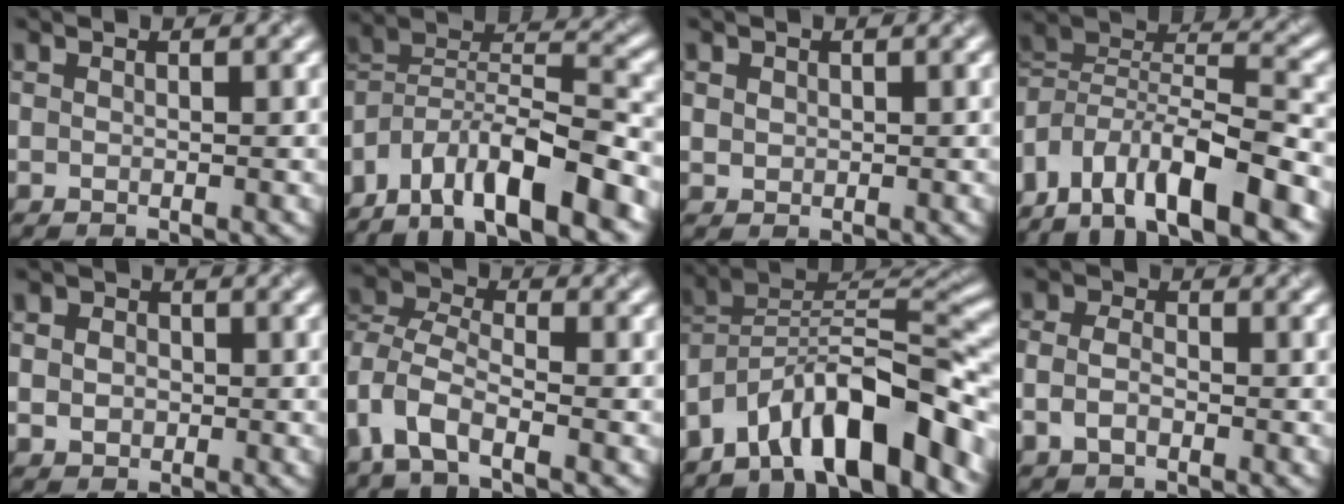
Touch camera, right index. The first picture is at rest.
{"total": 12.5, "force": [-7.5, 5.0, 8.7], "torque": [-0.151, 0.022, -0.130]}
{"total": 1.0, "force": [0.4, 0.9, 0.1], "torque": [0.002, -0.001, 0.009]}
{"total": 12.3, "force": [-5.0, 6.2, 9.3], "torque": [-0.171, 0.013, -0.083]}
{"total": 3.0, "force": [0.3, 2.7, 1.3], "torque": [-0.006, 0.016, -0.014]}
{"total": 5.8, "force": [-3.0, 2.9, 4.1], "torque": [-0.090, 0.004, -0.072]}
{"total": 12.0, "force": [-7.1, 3.9, 8.9], "torque": [-0.125, 0.023, -0.128]}
{"total": 2.2, "force": [-0.9, 1.4, 1.5], "torque": [-0.034, 0.004, -0.023]}